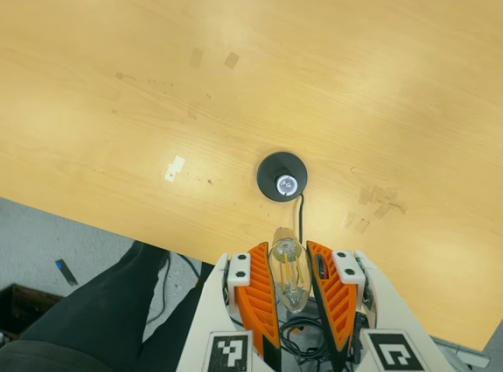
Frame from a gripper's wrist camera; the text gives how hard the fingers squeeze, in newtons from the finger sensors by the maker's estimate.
{"total": 14.0, "left": 14.5, "right": 13.6}